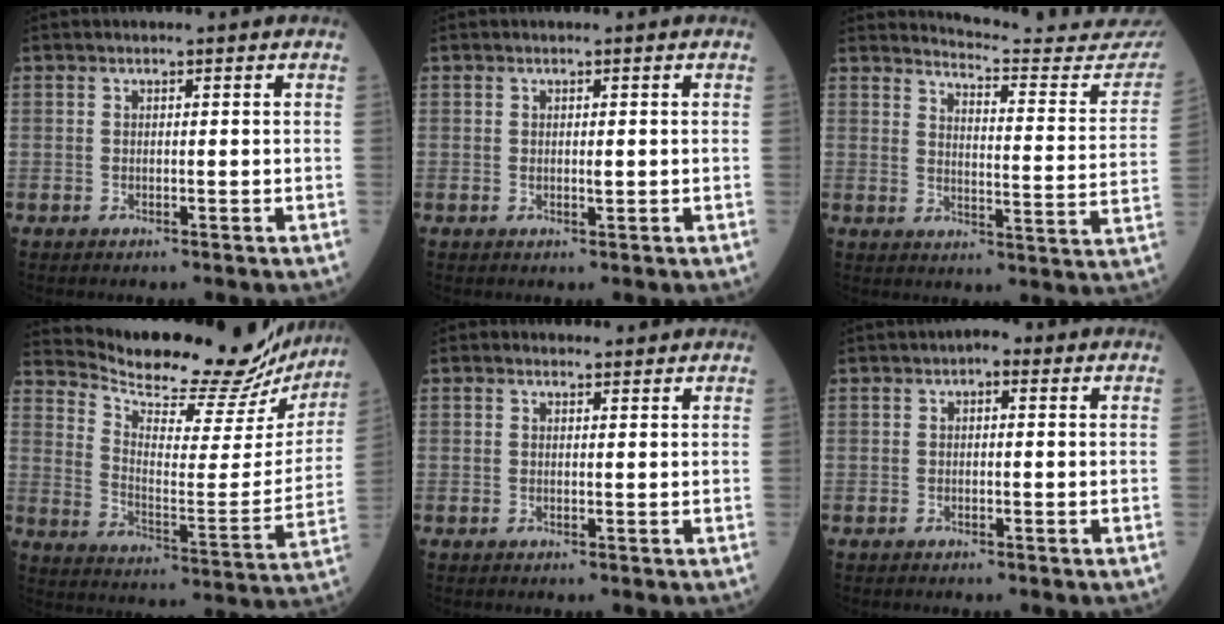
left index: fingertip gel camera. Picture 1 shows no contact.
{"total": 0.6, "force": [0.0, 0.2, 0.5], "torque": [-0.009, -0.005, -0.003]}
{"total": 18.3, "force": [18.1, 0.9, 2.6], "torque": [-0.021, -0.117, 0.194]}
{"total": 24.4, "force": [23.1, 4.2, 6.4], "torque": [-0.106, -0.075, 0.303]}
{"total": 1.4, "force": [1.2, 0.7, 0.1], "torque": [-0.005, 0.002, 0.013]}
{"total": 1.5, "force": [0.4, 0.9, 1.2], "torque": [-0.009, 0.005, -0.003]}